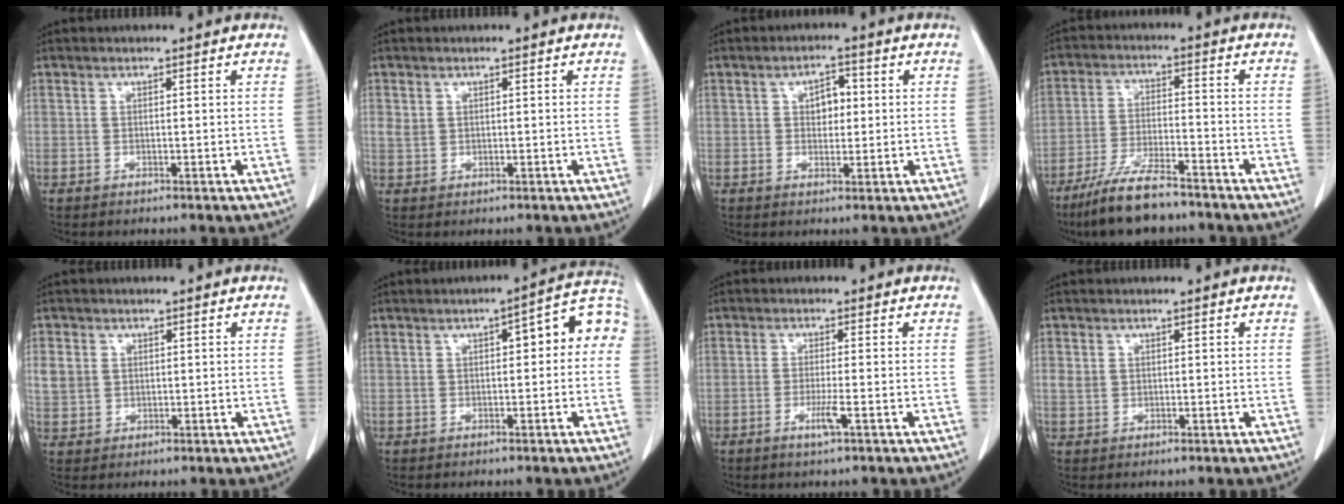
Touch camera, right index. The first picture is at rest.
{"total": 1.6, "force": [0.6, 1.4, 0.6], "torque": [-0.012, 0.007, 0.015]}
{"total": 3.7, "force": [0.6, 2.2, 2.9], "torque": [-0.041, 0.009, 0.010]}
{"total": 10.7, "force": [-8.6, 1.9, 6.1], "torque": [-0.115, -0.025, -0.153]}
{"total": 4.4, "force": [1.0, 4.0, 1.6], "torque": [-0.039, 0.010, 0.028]}
{"total": 8.0, "force": [0.9, 2.6, 7.6], "torque": [-0.094, 0.045, 0.007]}
{"total": 2.9, "force": [-1.3, -0.1, 2.6], "torque": [-0.051, -0.004, -0.024]}
{"total": 1.6, "force": [0.4, 1.4, 0.7], "torque": [-0.017, 0.006, 0.013]}